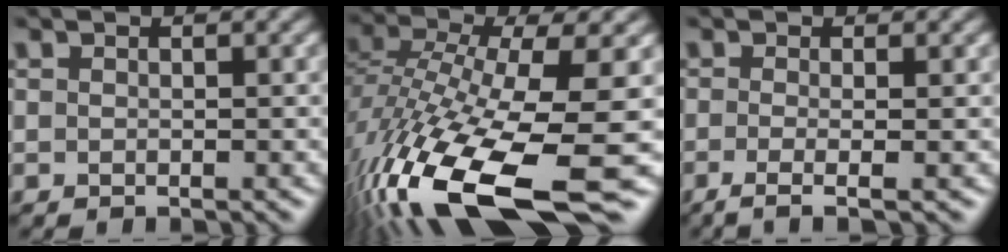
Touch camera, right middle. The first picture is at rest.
{"total": 16.1, "force": [-7.0, 5.8, 13.3], "torque": [-0.282, -0.020, -0.122]}
{"total": 3.0, "force": [-0.8, 1.1, 2.7], "torque": [-0.037, -0.010, -0.022]}